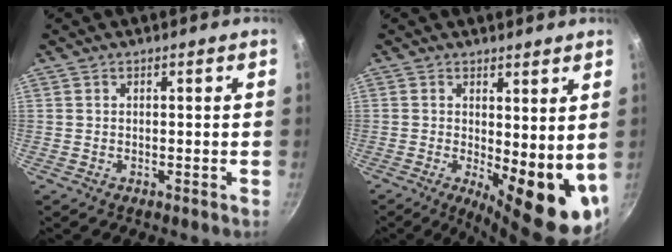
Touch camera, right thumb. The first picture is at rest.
{"total": 12.9, "force": [0.2, 5.1, 11.9], "torque": [-0.129, -0.026, 0.014]}